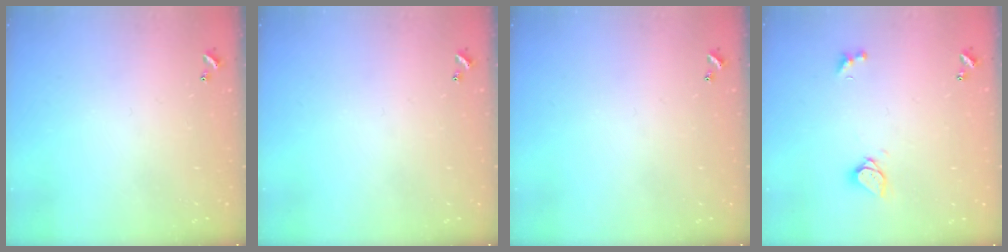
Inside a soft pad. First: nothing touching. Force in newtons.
{"total": 0.0}
{"total": 0.0}
{"total": 2.4, "press": 2.4, "slide": 0.3}